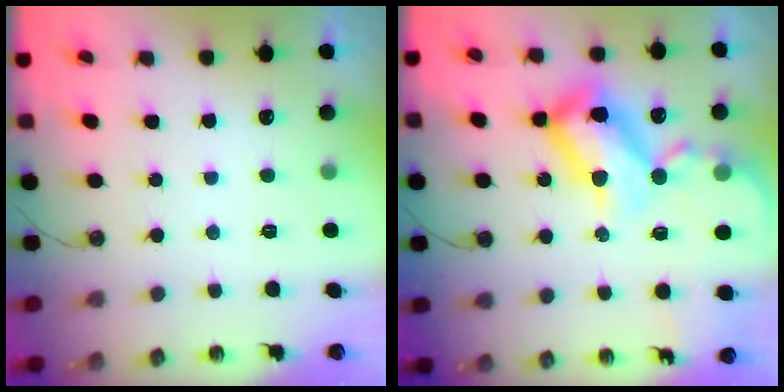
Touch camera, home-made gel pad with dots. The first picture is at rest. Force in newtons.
{"total": 26.2, "press": 26.1, "slide": 2.5}